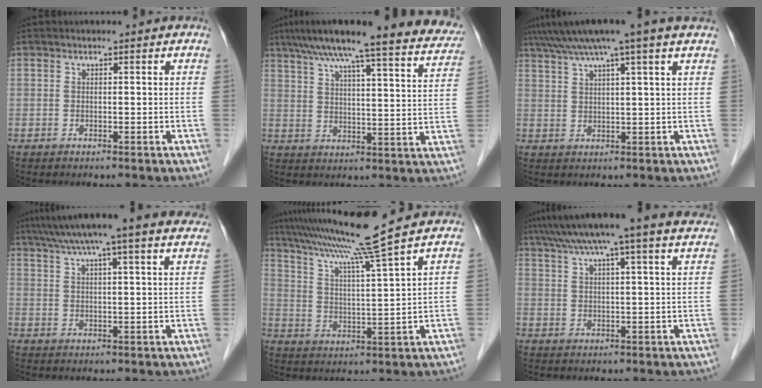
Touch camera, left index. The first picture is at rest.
{"total": 23.3, "force": [19.9, 2.1, 11.8], "torque": [-0.174, -0.004, 0.249]}
{"total": 9.6, "force": [7.2, -1.3, 6.2], "torque": [-0.105, 0.032, 0.100]}
{"total": 16.7, "force": [13.5, 0.6, 9.7], "torque": [-0.158, 0.041, 0.175]}
{"total": 12.7, "force": [10.5, -3.1, 6.6], "torque": [-0.120, -0.008, 0.177]}
{"total": 16.0, "force": [12.9, -0.3, 9.5], "torque": [-0.157, 0.040, 0.165]}